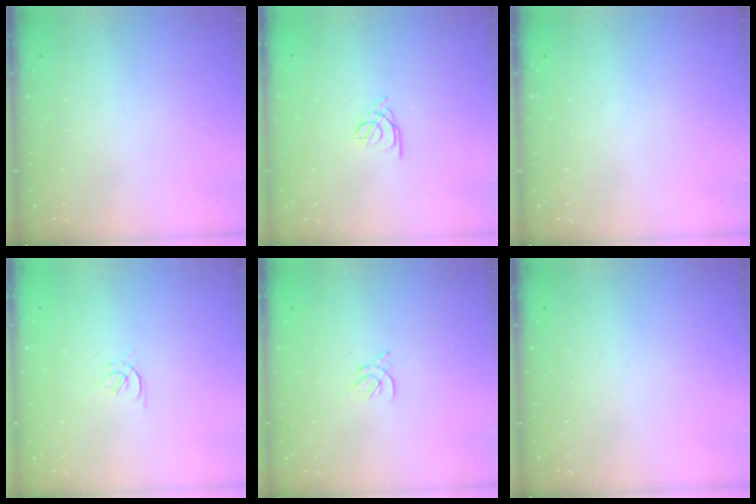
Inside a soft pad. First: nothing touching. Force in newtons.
{"total": 2.2, "press": 2.2, "slide": 0.5}
{"total": 0.0}
{"total": 1.5, "press": 1.4, "slide": 0.6}
{"total": 2.0, "press": 1.9, "slide": 0.5}
{"total": 0.0}